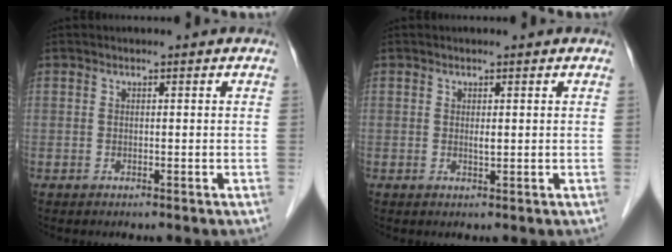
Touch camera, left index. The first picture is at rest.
{"total": 0.9, "force": [0.3, 0.2, 0.8], "torque": [-0.019, -0.002, 0.005]}